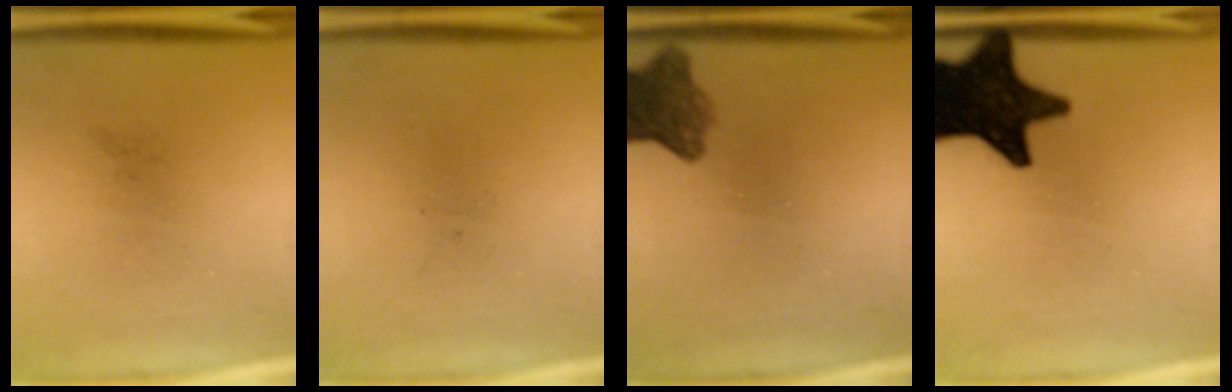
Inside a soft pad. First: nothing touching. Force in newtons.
{"total": 0.0}
{"total": 7.3}
{"total": 18.5}